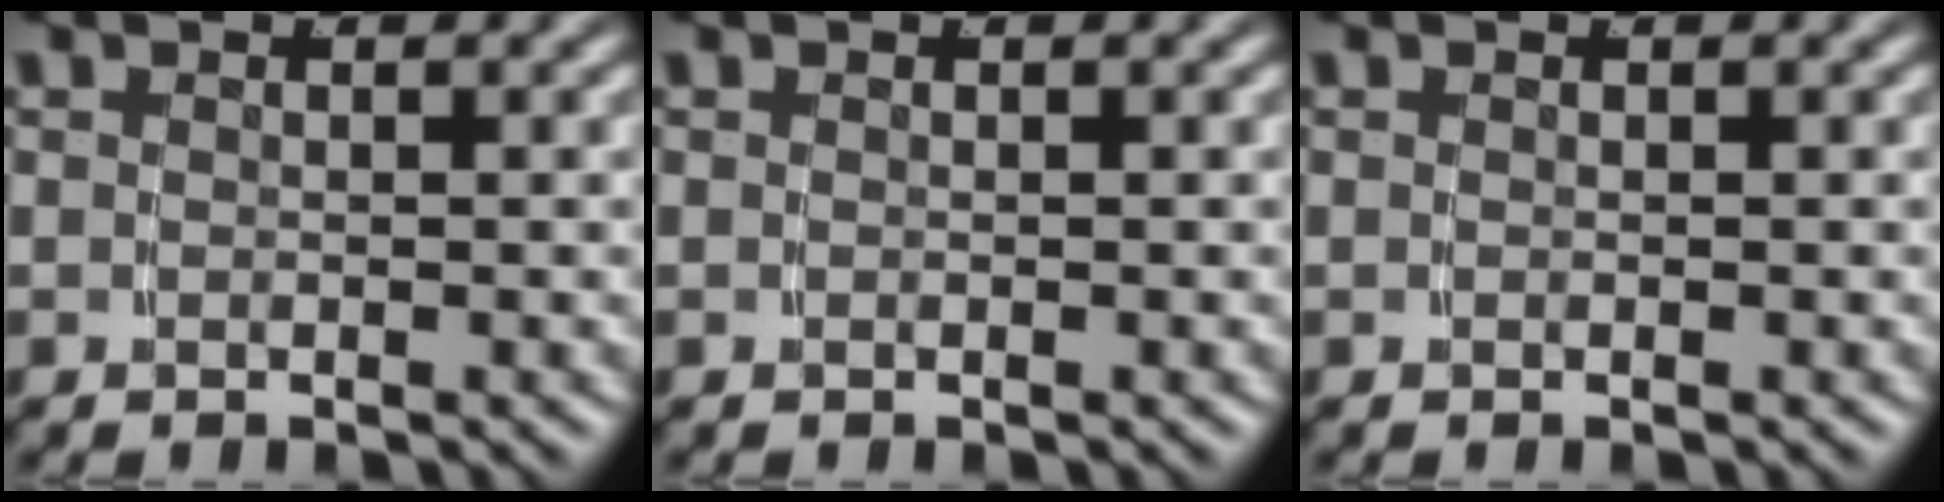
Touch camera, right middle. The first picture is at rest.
{"total": 0.0}
{"total": 0.0}